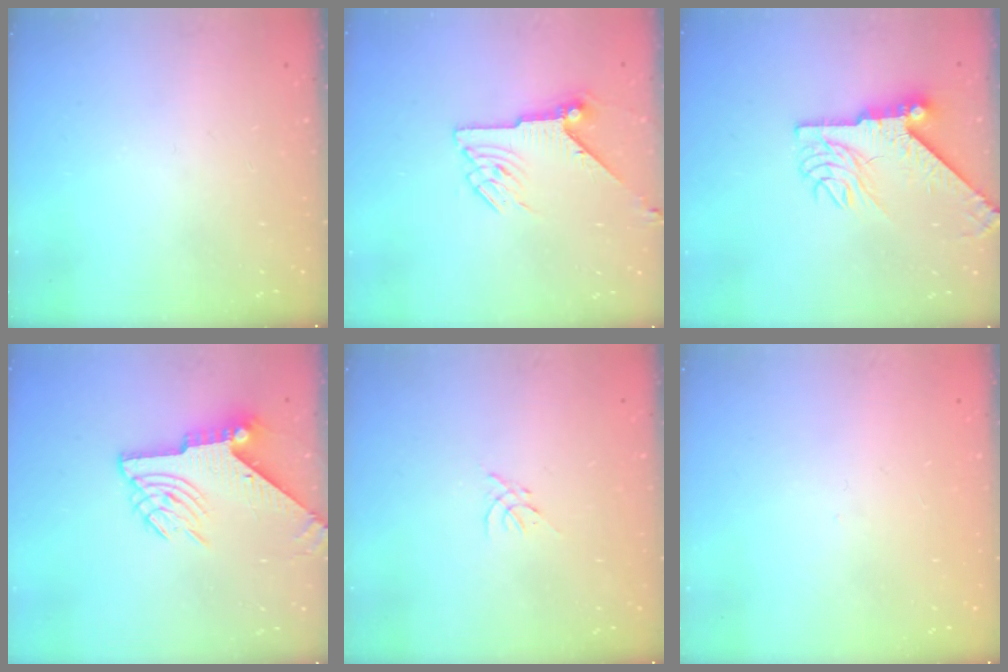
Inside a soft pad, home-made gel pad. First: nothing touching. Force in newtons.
{"total": 7.7, "press": 7.7, "slide": 0.2}
{"total": 10.2, "press": 10.1, "slide": 1.6}
{"total": 9.8, "press": 9.7, "slide": 0.7}
{"total": 0.0}
{"total": 0.0}